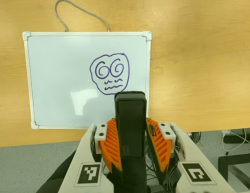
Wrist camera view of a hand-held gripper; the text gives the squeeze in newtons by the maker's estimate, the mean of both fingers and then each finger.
{"total": 4.9, "left": 3.6, "right": 6.2}